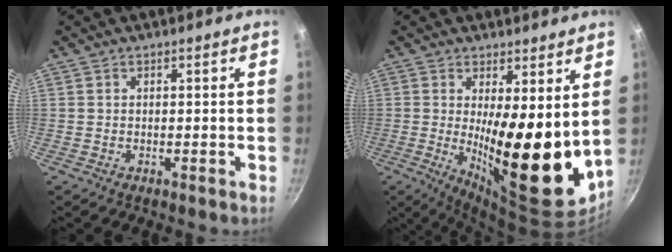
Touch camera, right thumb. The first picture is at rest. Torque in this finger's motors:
{"motor_torque": [0.84, 4.17, 1.79, 0.53, 0.57]}